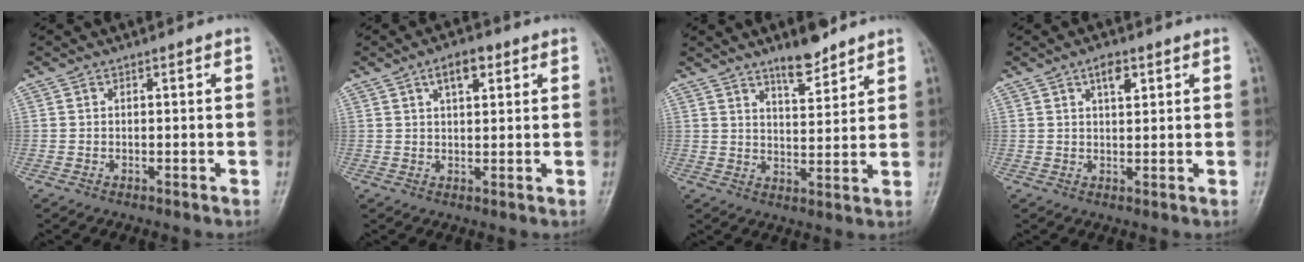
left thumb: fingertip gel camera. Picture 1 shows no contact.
{"total": 5.2, "force": [2.5, 2.5, 3.8], "torque": [-0.051, -0.003, 0.039]}
{"total": 7.1, "force": [5.6, 2.0, 3.9], "torque": [-0.046, -0.043, 0.089]}
{"total": 3.7, "force": [1.9, 1.7, 2.7], "torque": [-0.036, -0.006, 0.030]}